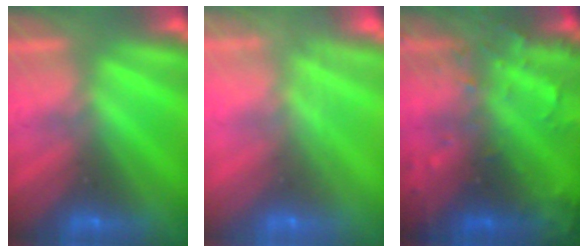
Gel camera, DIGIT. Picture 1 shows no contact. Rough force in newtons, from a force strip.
{"total": 9.4}
{"total": 7.3}